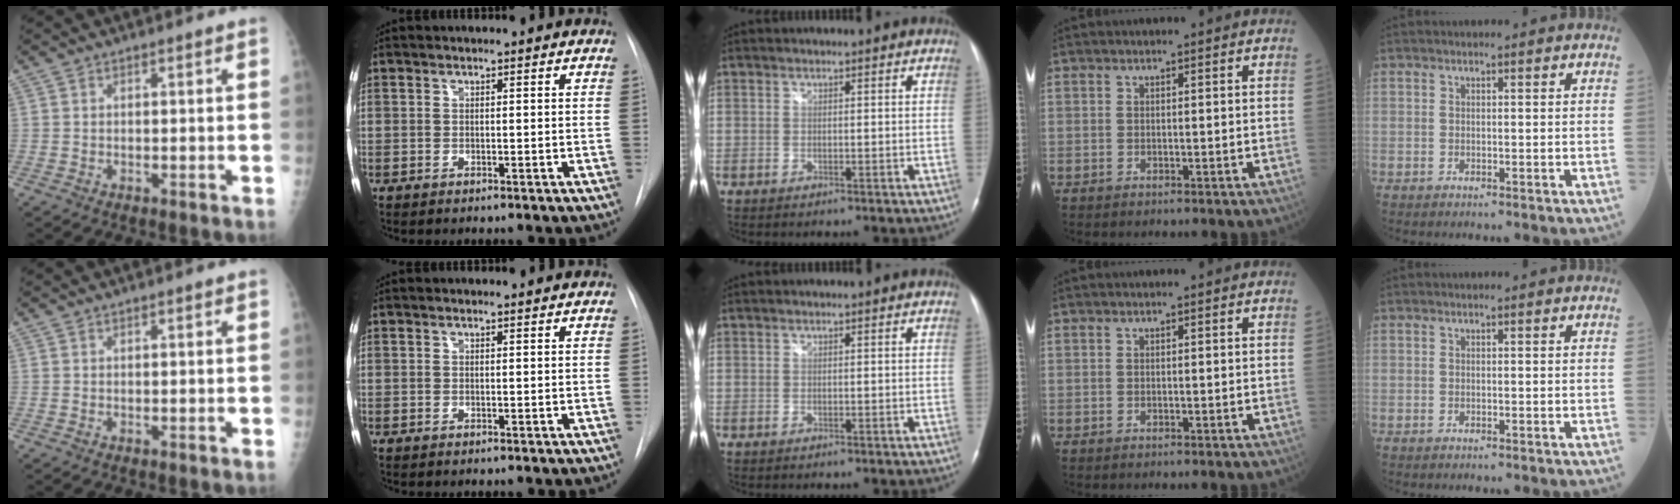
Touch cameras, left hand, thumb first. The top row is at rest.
{"thumb": {"total": 0.5, "force": [0.2, 0.1, 0.4], "torque": [-0.006, 0.001, 0.003]}}